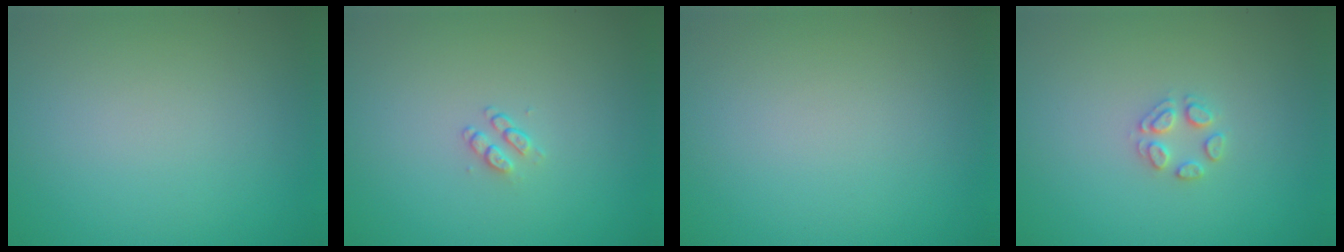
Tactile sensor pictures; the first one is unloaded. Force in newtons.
{"total": 1.1, "press": 0.7, "slide": 0.8}
{"total": 0.0}
{"total": 1.7, "press": 1.6, "slide": 0.2}